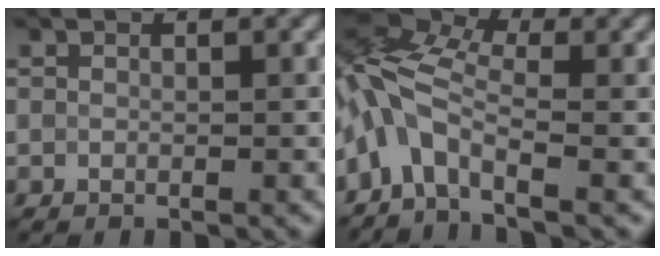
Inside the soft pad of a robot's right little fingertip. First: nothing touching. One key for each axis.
{"total": 6.9, "fx": -1.9, "fy": 3.5, "fz": 5.6, "tx": -0.119, "ty": 0.018, "tz": -0.062}